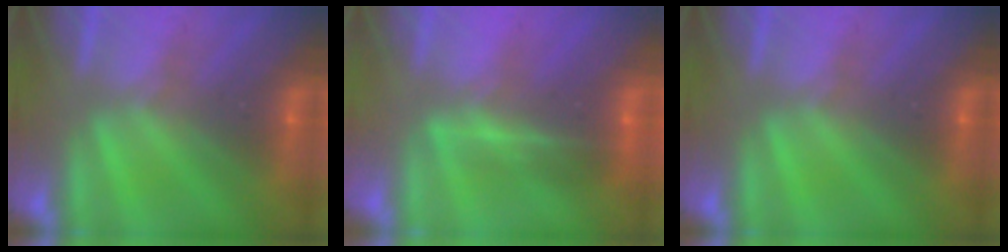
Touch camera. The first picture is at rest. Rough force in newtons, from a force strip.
{"total": 1.7}
{"total": 0.0}